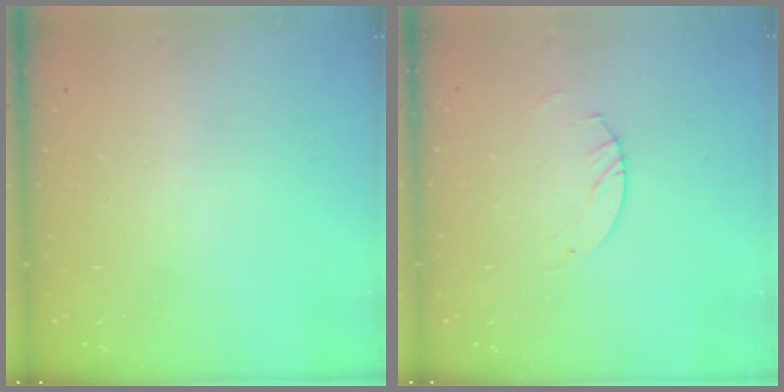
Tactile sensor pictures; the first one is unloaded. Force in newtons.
{"total": 2.0, "press": 2.0, "slide": 0.2}